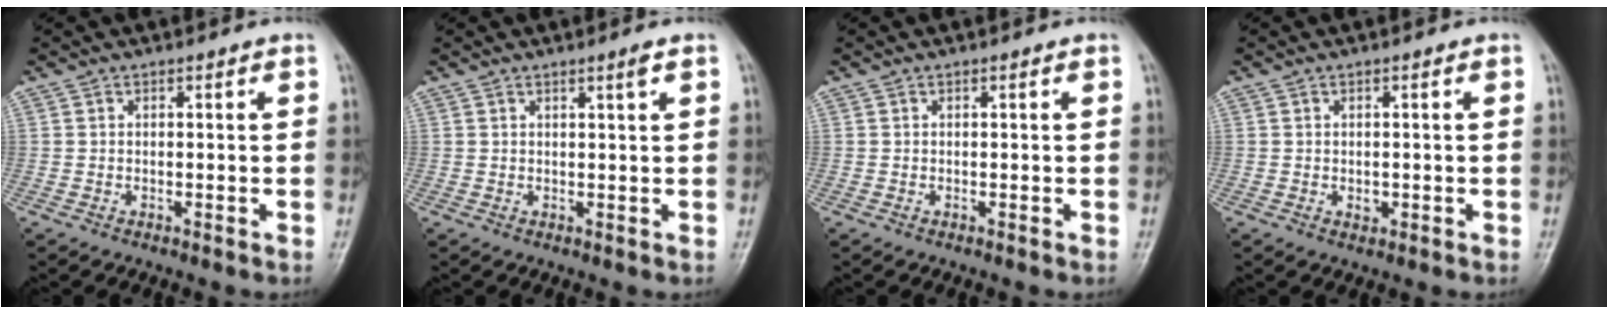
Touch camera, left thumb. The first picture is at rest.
{"total": 1.4, "force": [0.8, -0.2, 1.1], "torque": [-0.018, -0.007, 0.015]}
{"total": 0.0}
{"total": 1.4, "force": [-0.2, 1.1, 0.9], "torque": [-0.006, 0.000, -0.001]}